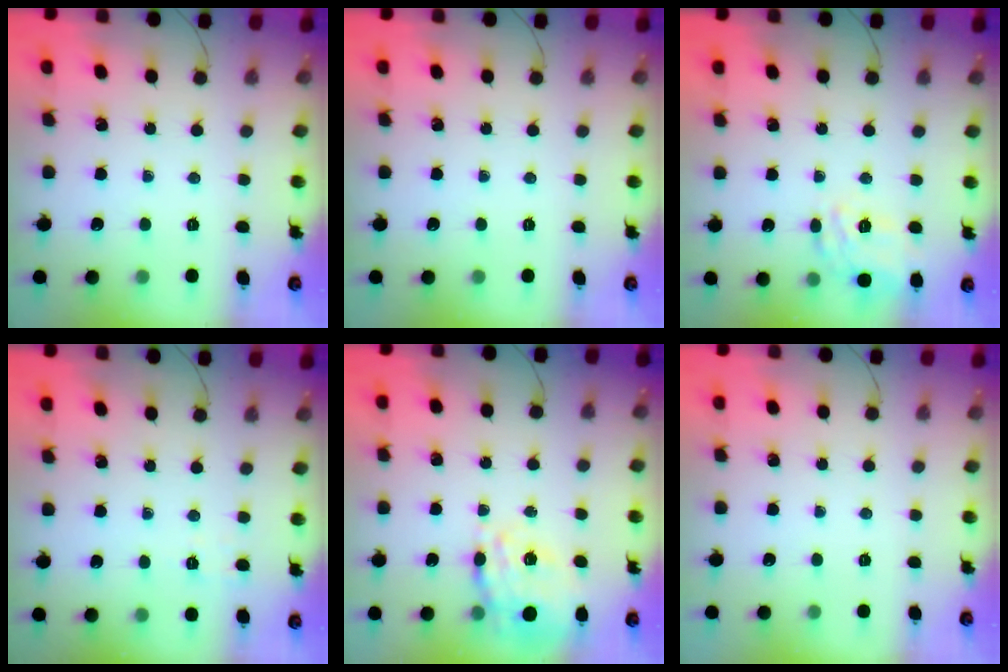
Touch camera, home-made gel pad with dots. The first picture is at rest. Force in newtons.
{"total": 0.0}
{"total": 10.1, "press": 10.0, "slide": 1.2}
{"total": 2.0, "press": 1.0, "slide": 1.7}
{"total": 19.5, "press": 19.1, "slide": 3.6}
{"total": 2.4, "press": 2.4, "slide": 0.5}